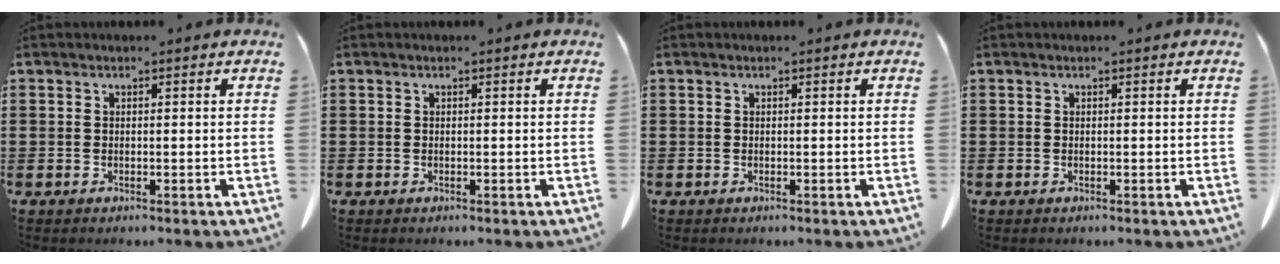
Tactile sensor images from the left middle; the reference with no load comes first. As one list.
[{"total": 0.0}, {"total": 0.0}, {"total": 0.0}]